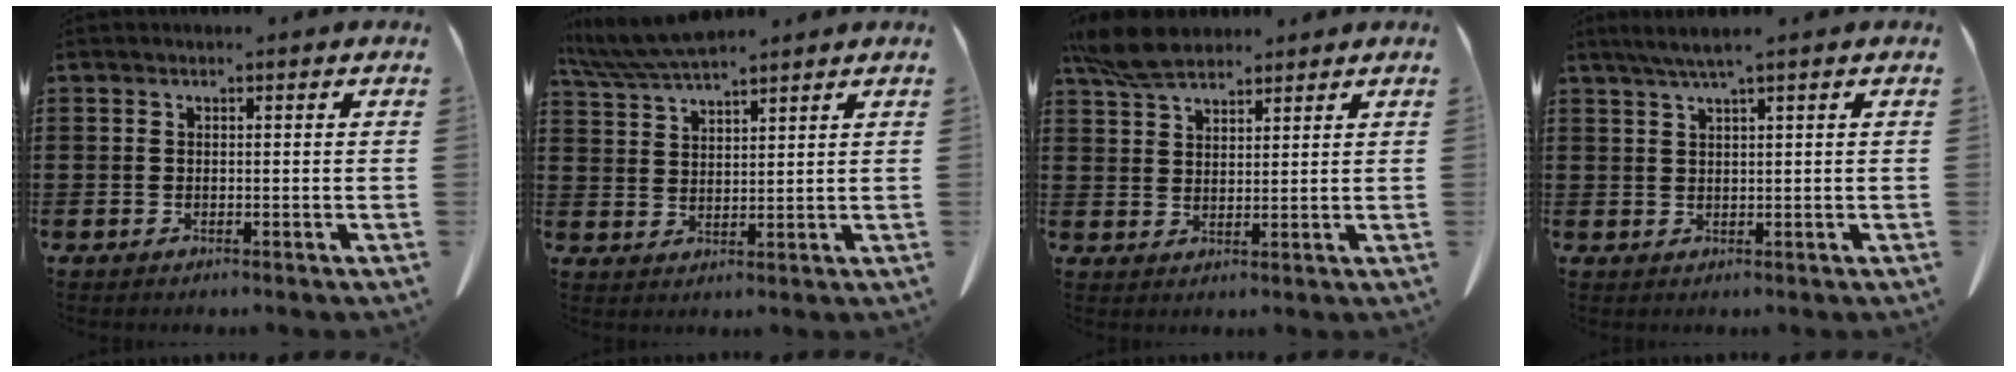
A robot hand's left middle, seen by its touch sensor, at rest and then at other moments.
{"total": 6.1, "force": [5.4, 0.9, 2.8], "torque": [-0.070, -0.018, 0.101]}
{"total": 6.5, "force": [5.3, 2.1, 3.1], "torque": [-0.076, -0.005, 0.102]}
{"total": 2.5, "force": [1.6, -0.3, 1.9], "torque": [-0.039, -0.002, 0.029]}